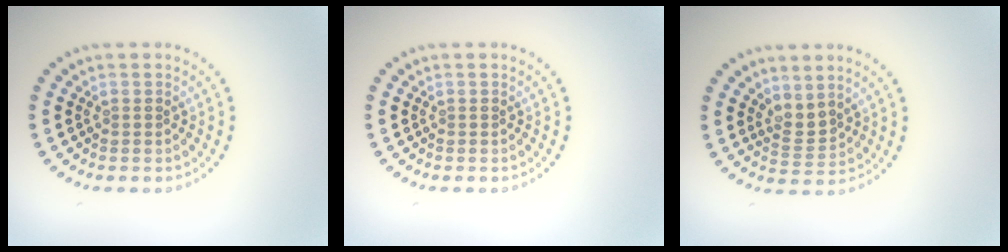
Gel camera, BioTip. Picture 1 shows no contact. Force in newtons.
{"total": 0.0}
{"total": 2.0, "press": 1.4, "slide": 1.4}